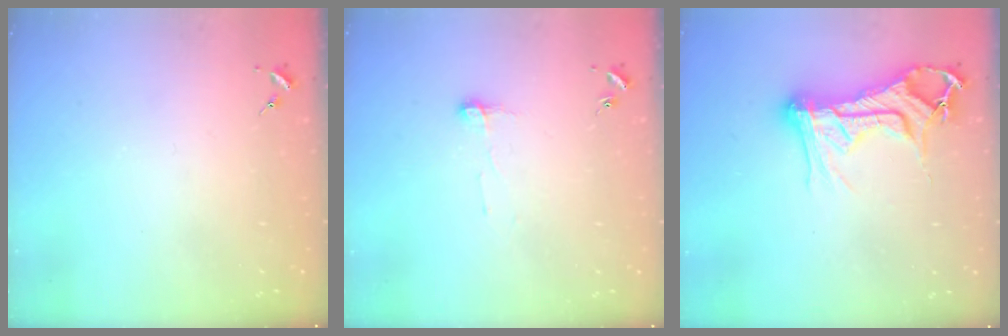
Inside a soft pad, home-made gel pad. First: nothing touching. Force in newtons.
{"total": 5.9, "press": 5.9, "slide": 0.7}
{"total": 15.6, "press": 15.6, "slide": 1.1}